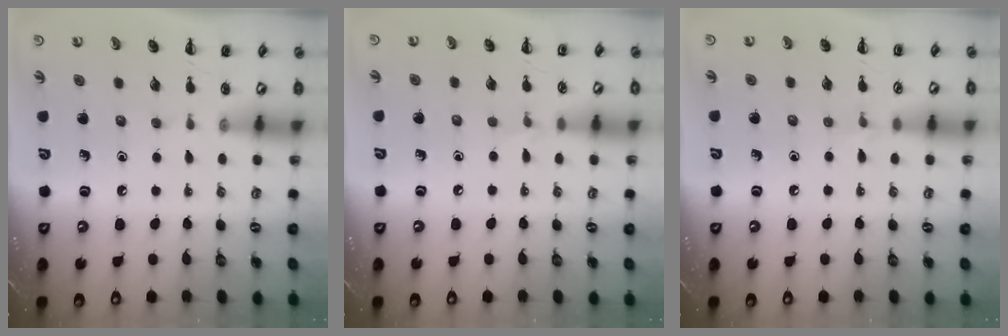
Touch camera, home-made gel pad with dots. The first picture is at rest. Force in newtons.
{"total": 3.9, "press": 3.7, "slide": 1.3}
{"total": 3.7, "press": 3.5, "slide": 1.3}